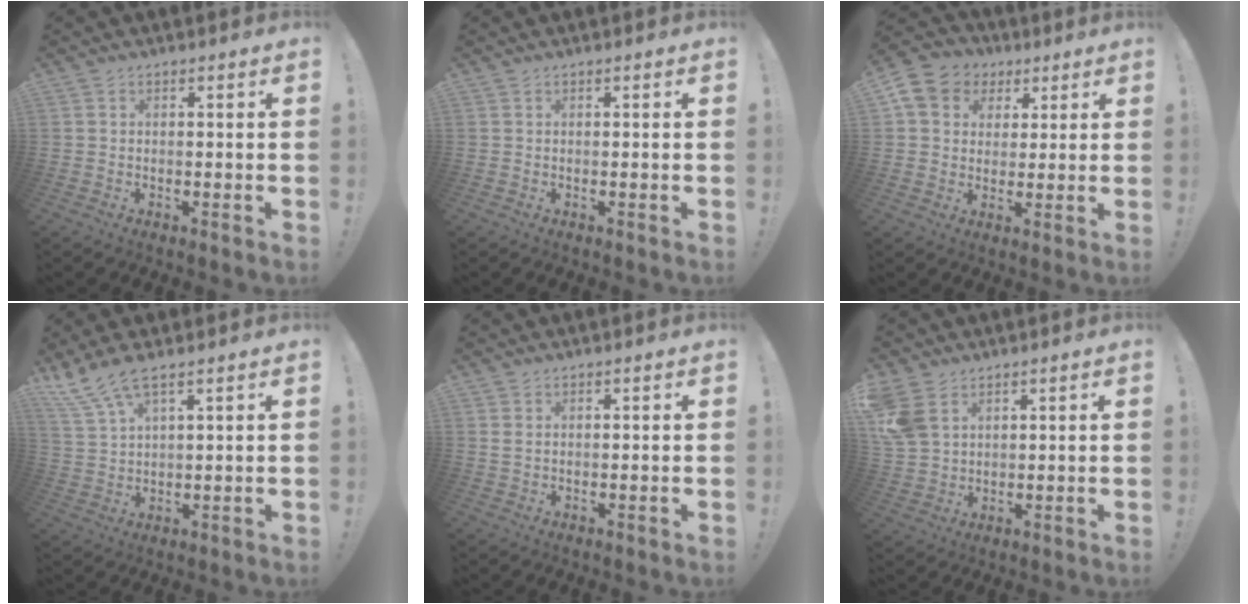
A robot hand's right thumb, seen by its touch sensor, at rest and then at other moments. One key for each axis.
{"total": 0.0}
{"total": 9.8, "fx": 3.4, "fy": 8.4, "fz": 3.7, "tx": -0.058, "ty": -0.008, "tz": 0.072}
{"total": 7.4, "fx": 5.7, "fy": 1.4, "fz": 4.5, "tx": -0.101, "ty": -0.025, "tz": 0.110}
{"total": 1.5, "fx": 0.9, "fy": 0.8, "fz": 1.0, "tx": -0.014, "ty": -0.001, "tz": 0.016}
{"total": 8.8, "fx": 4.2, "fy": 6.2, "fz": 4.6, "tx": -0.106, "ty": -0.010, "tz": 0.086}